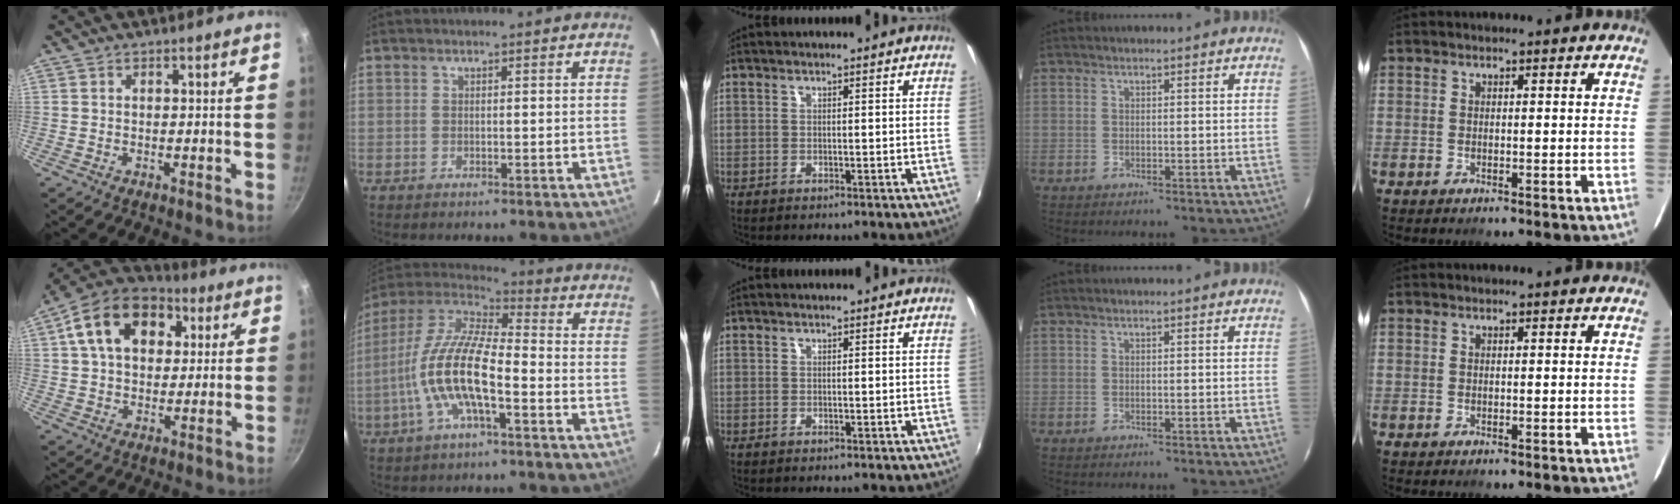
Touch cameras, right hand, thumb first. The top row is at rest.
{"thumb": {"total": 17.4, "force": [5.3, 12.1, 11.2], "torque": [-0.176, 0.018, 0.074]}, "index": {"total": 15.3, "force": [-4.8, 4.6, 13.8], "torque": [-0.276, -0.003, -0.099]}}